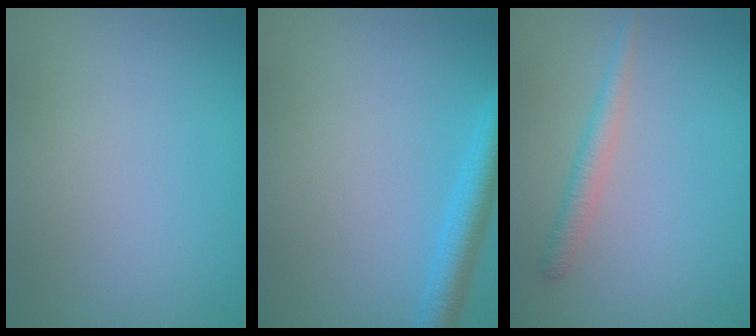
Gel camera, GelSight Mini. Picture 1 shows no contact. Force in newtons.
{"total": 2.8, "press": 2.8, "slide": 0.1}
{"total": 1.8, "press": 1.8, "slide": 0.1}